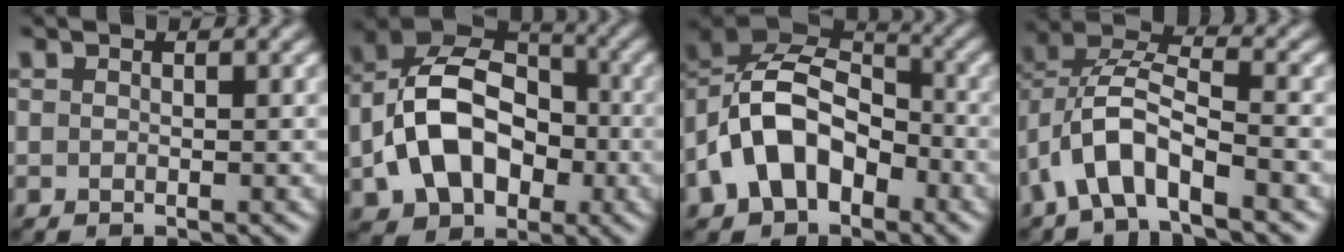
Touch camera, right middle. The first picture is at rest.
{"total": 10.2, "force": [-1.7, 7.2, 7.0], "torque": [-0.137, 0.005, -0.035]}
{"total": 10.3, "force": [-3.4, 6.8, 7.0], "torque": [-0.129, 0.017, -0.075]}
{"total": 6.7, "force": [-3.2, 2.7, 5.2], "torque": [-0.110, 0.010, -0.066]}